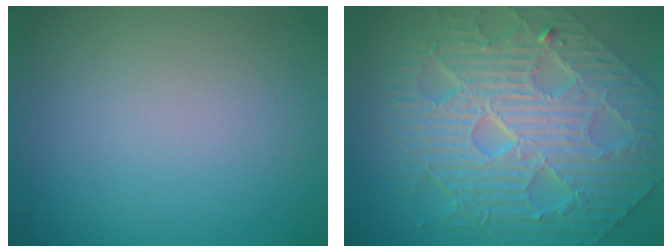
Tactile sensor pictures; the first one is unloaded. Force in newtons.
{"total": 10.9, "press": 7.4, "slide": 7.9}